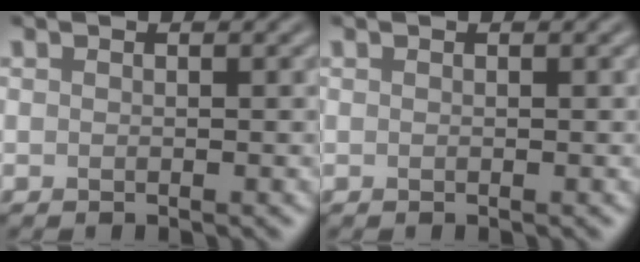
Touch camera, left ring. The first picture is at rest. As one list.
[{"total": 0.0}]